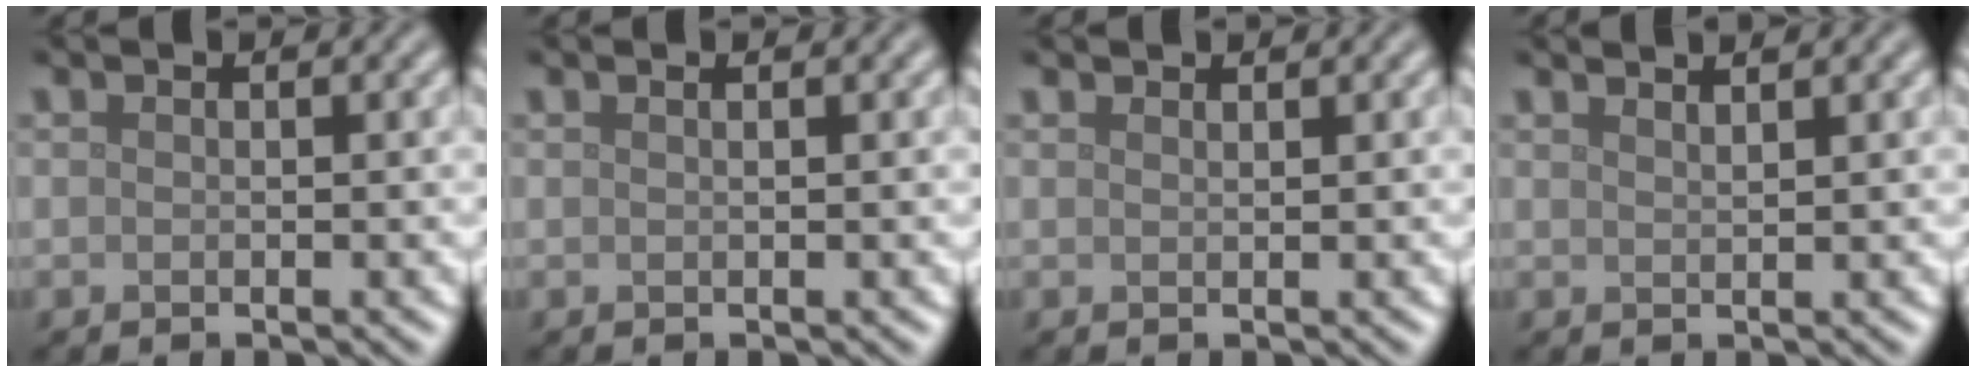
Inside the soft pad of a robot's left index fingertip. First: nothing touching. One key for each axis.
{"total": 0.8, "fx": 0.4, "fy": 0.3, "fz": 0.7, "tx": -0.006, "ty": 0.003, "tz": 0.002}
{"total": 0.9, "fx": 0.9, "fy": 0.1, "fz": 0.1, "tx": -0.005, "ty": -0.004, "tz": 0.011}
{"total": 2.0, "fx": 1.6, "fy": 0.5, "fz": 0.9, "tx": 0.003, "ty": 0.006, "tz": 0.010}